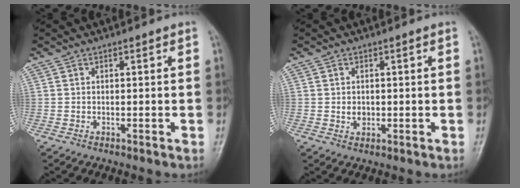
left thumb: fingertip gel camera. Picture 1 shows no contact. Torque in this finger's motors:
{"motor_torque": [-0.20, 0.14, 0.04, 0.00, 0.00]}